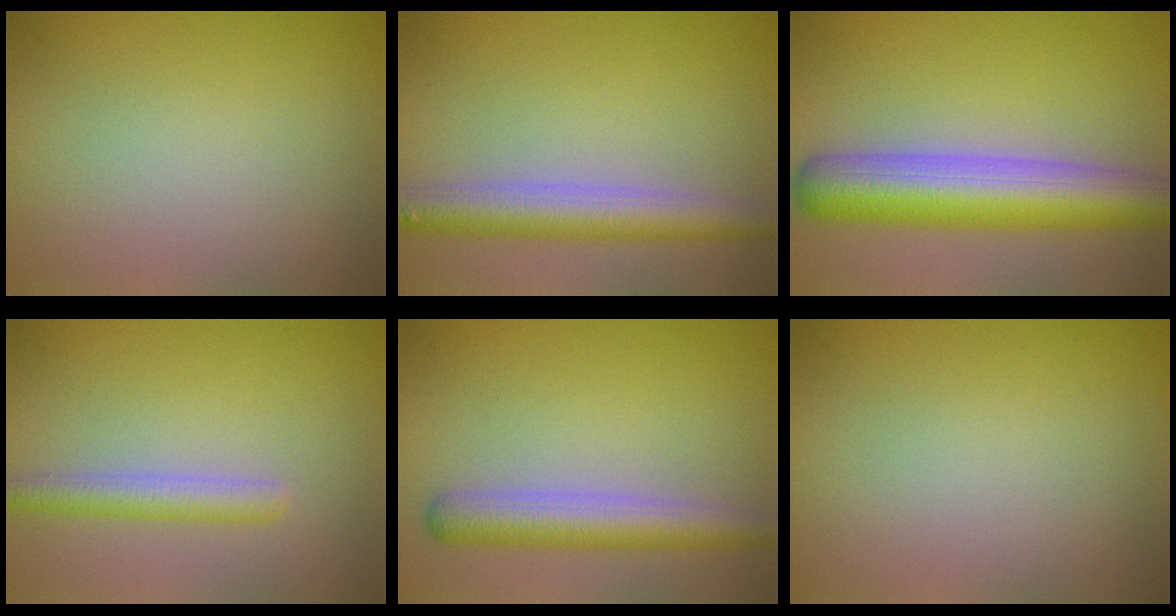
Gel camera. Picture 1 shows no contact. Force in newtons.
{"total": 5.0, "press": 5.0, "slide": 0.2}
{"total": 8.8, "press": 8.8, "slide": 0.5}
{"total": 2.6, "press": 2.6, "slide": 0.1}
{"total": 4.7, "press": 4.7, "slide": 0.2}
{"total": 0.0}